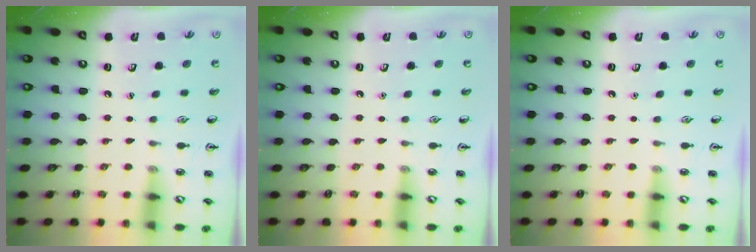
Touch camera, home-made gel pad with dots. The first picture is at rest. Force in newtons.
{"total": 0.0}
{"total": 0.0}